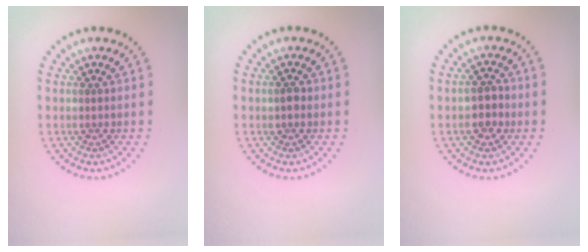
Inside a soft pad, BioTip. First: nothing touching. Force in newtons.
{"total": 1.0, "press": 1.0, "slide": 0.1}
{"total": 2.4, "press": 2.3, "slide": 0.7}